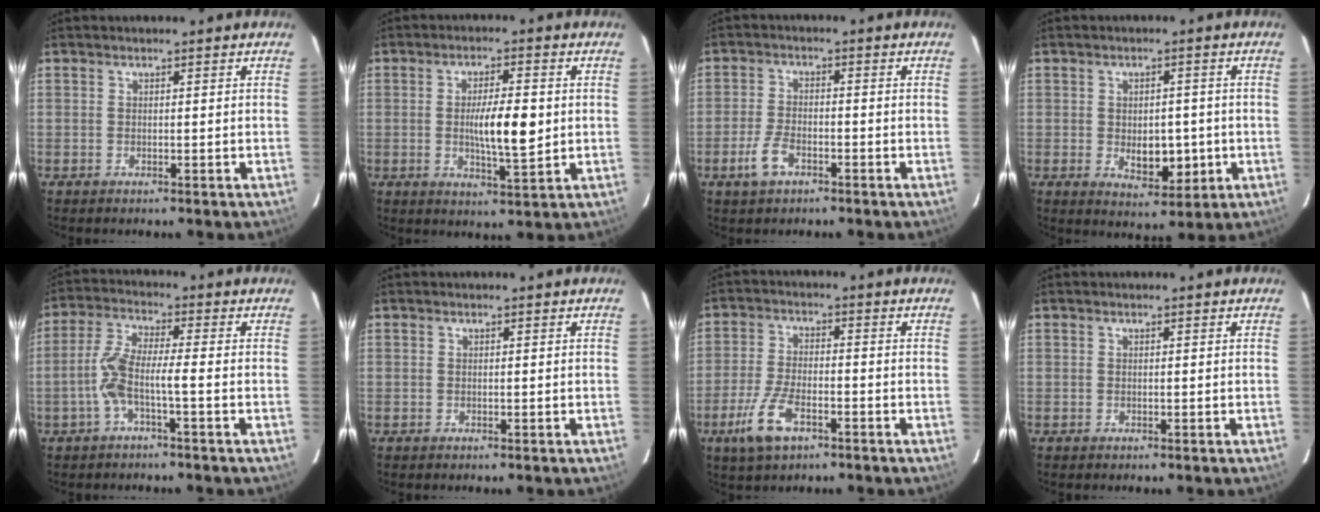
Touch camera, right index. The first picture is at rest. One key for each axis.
{"total": 7.8, "fx": 0.0, "fy": 1.6, "fz": 7.6, "tx": -0.133, "ty": -0.003, "tz": 0.002}
{"total": 4.4, "fx": -2.4, "fy": 2.0, "fz": 3.1, "tx": -0.075, "ty": -0.003, "tz": -0.043}
{"total": 6.4, "fx": -1.1, "fy": 3.6, "fz": 5.2, "tx": -0.072, "ty": -0.004, "tz": -0.004}
{"total": 6.2, "fx": -1.9, "fy": 0.4, "fz": 5.9, "tx": -0.127, "ty": 0.016, "tz": -0.041}
{"total": 0.0}
{"total": 7.5, "fx": -4.0, "fy": 2.7, "fz": 5.7, "tx": -0.132, "ty": -0.010, "tz": -0.073}
{"total": 0.0}